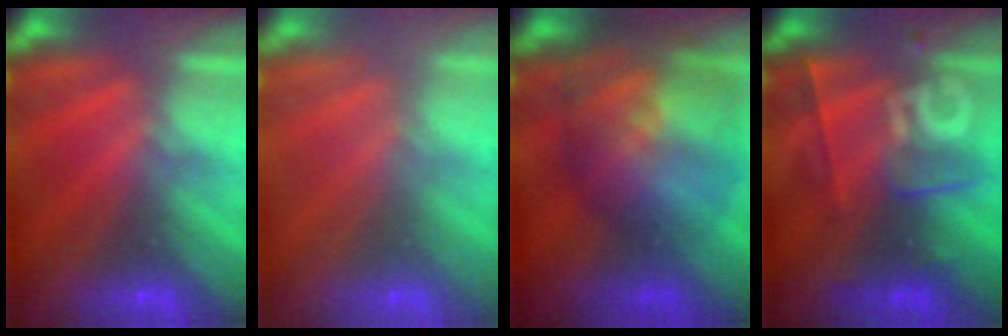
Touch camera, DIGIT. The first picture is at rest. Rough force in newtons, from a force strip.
{"total": 2.8}
{"total": 7.7}
{"total": 2.5}